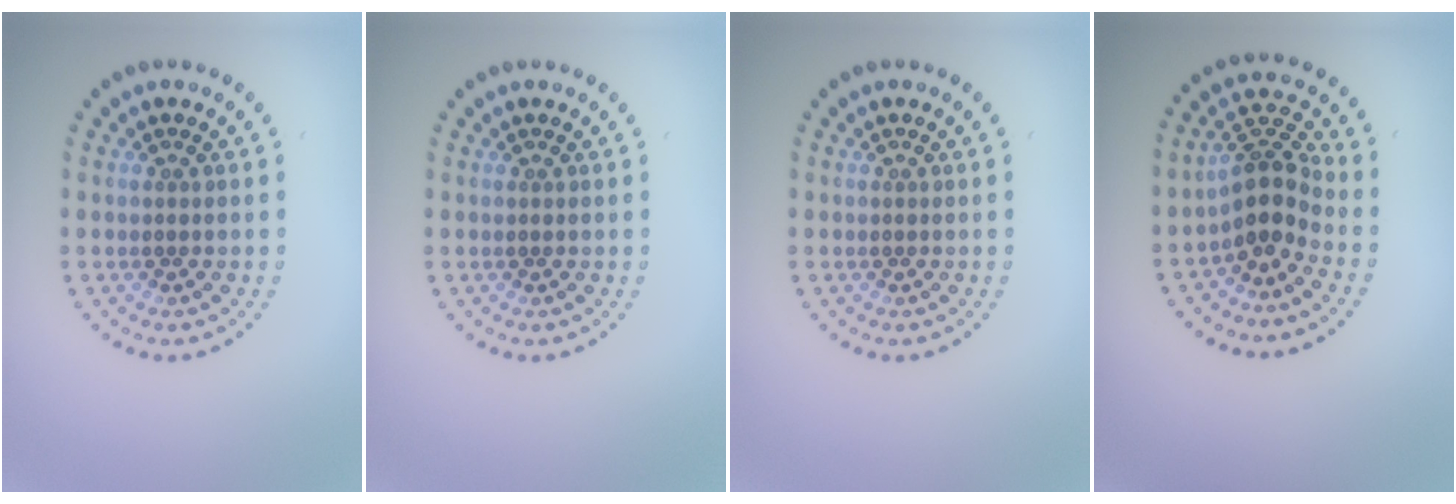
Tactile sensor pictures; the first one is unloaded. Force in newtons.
{"total": 0.0}
{"total": 0.0}
{"total": 3.7, "press": 2.8, "slide": 2.4}